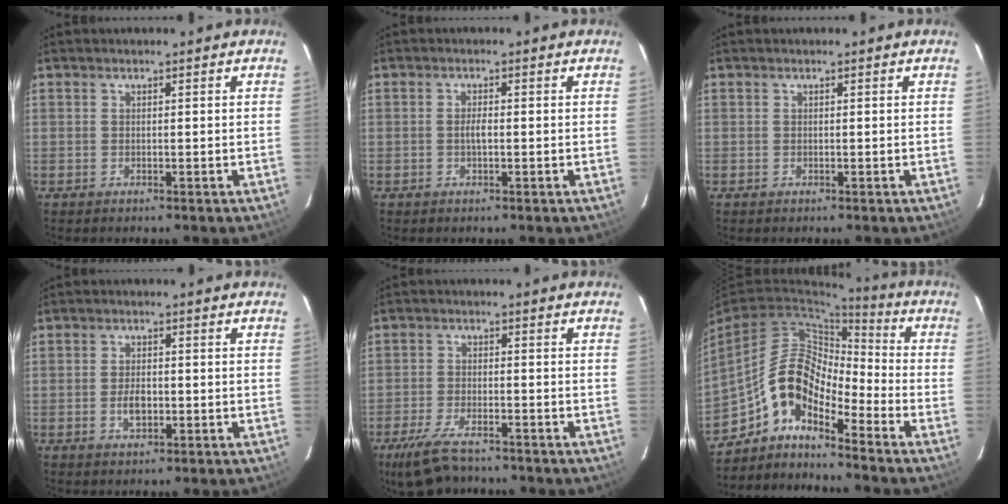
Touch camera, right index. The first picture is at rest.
{"total": 1.6, "force": [-0.3, 0.5, 1.5], "torque": [-0.030, 0.002, -0.007]}
{"total": 0.0}
{"total": 3.6, "force": [-0.9, 2.0, 2.8], "torque": [-0.054, 0.000, -0.013]}
{"total": 9.0, "force": [-7.0, 3.2, 4.7], "torque": [-0.121, -0.018, -0.127]}
{"total": 9.6, "force": [-6.7, 3.2, 6.1], "torque": [-0.110, 0.023, -0.142]}